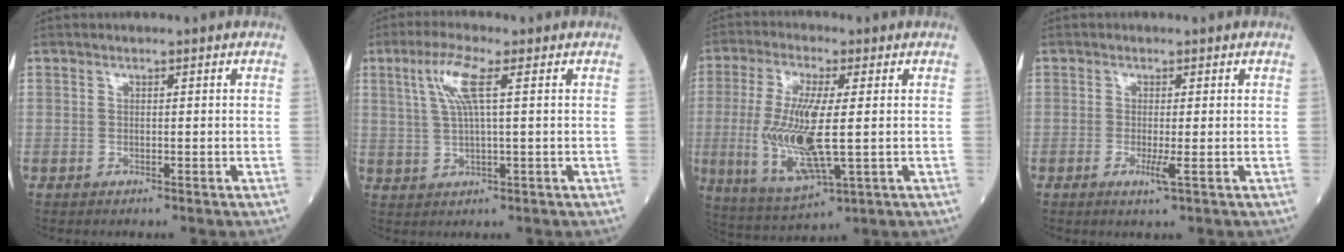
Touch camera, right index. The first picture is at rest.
{"total": 5.8, "force": [2.0, 0.1, 5.5], "torque": [-0.115, 0.009, 0.042]}
{"total": 13.0, "force": [-0.7, 2.8, 12.7], "torque": [-0.277, -0.018, -0.006]}
{"total": 2.1, "force": [-0.6, -0.2, 2.0], "torque": [-0.038, -0.006, -0.011]}